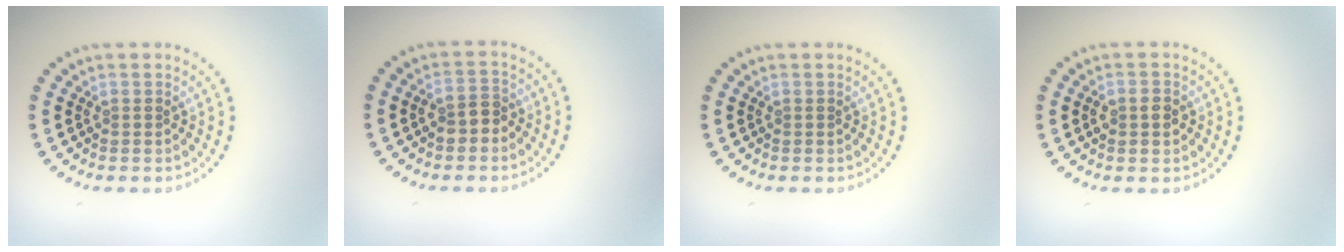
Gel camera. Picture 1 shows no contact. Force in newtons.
{"total": 2.1, "press": 2.0, "slide": 0.7}
{"total": 0.0}
{"total": 1.9, "press": 1.9, "slide": 0.2}